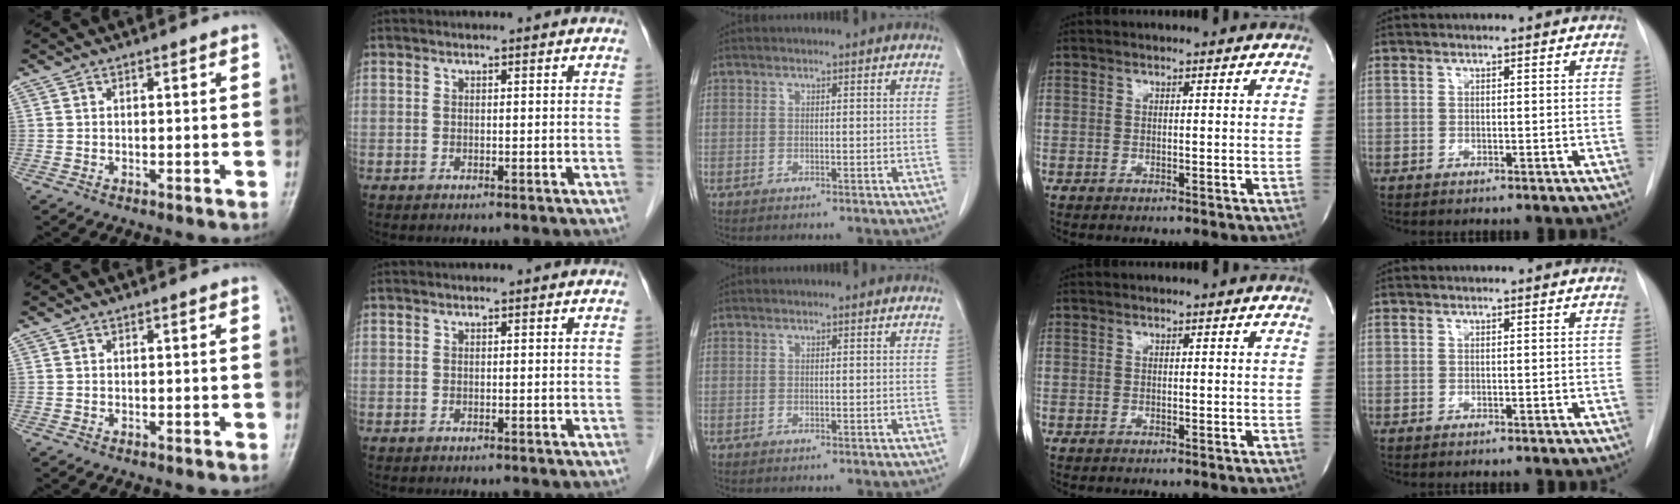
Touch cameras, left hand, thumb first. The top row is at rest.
{}